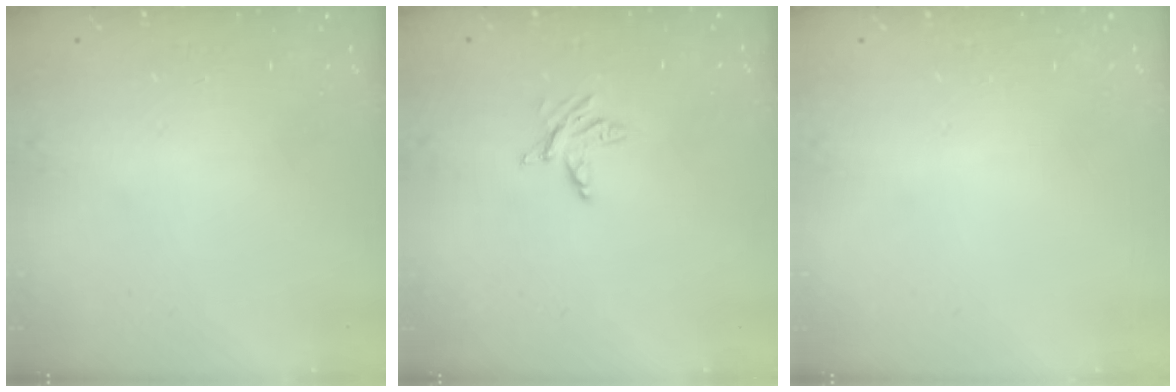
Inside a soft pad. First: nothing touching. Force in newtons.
{"total": 3.5, "press": 3.4, "slide": 0.4}
{"total": 0.0}